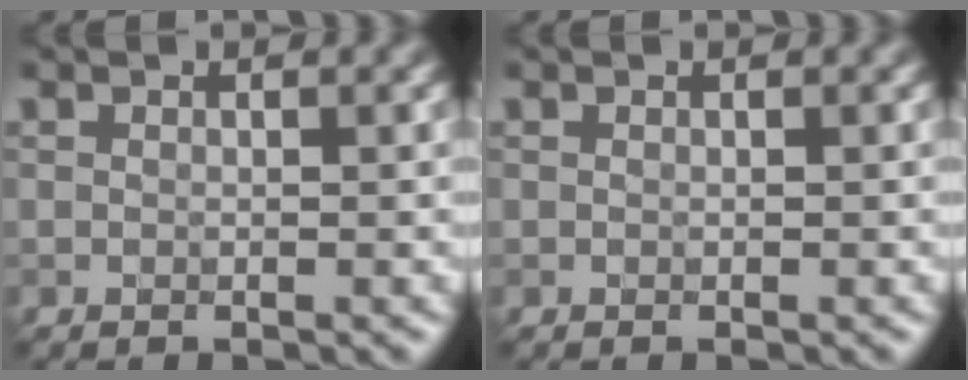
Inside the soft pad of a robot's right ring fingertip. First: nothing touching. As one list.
[{"total": 0.0}]